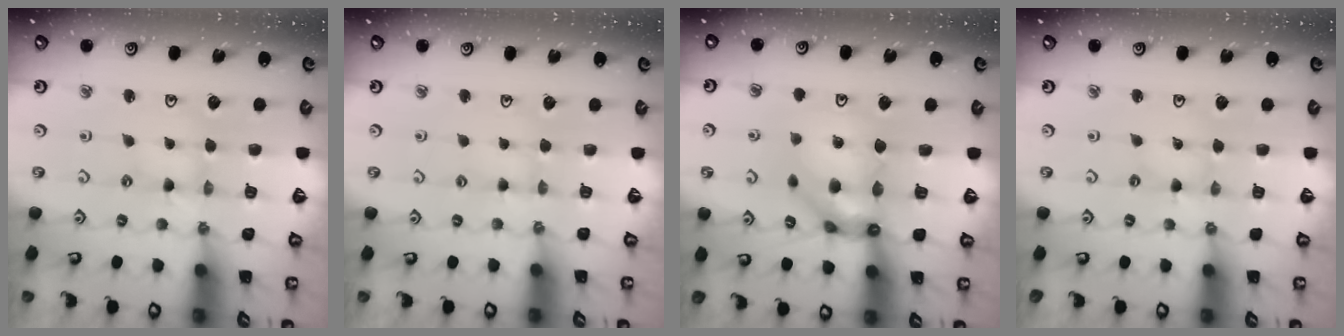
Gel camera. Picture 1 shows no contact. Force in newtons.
{"total": 2.1, "press": 2.0, "slide": 0.3}
{"total": 11.2, "press": 11.2, "slide": 1.0}
{"total": 0.0}